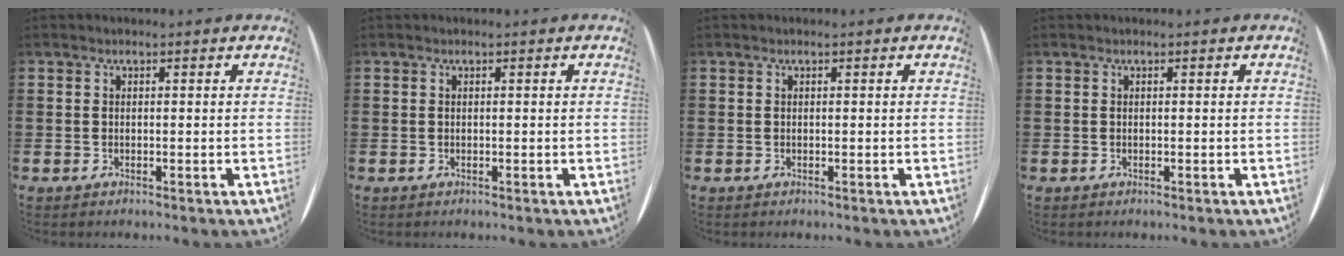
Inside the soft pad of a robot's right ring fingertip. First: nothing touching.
{"total": 0.0}
{"total": 0.0}
{"total": 0.0}